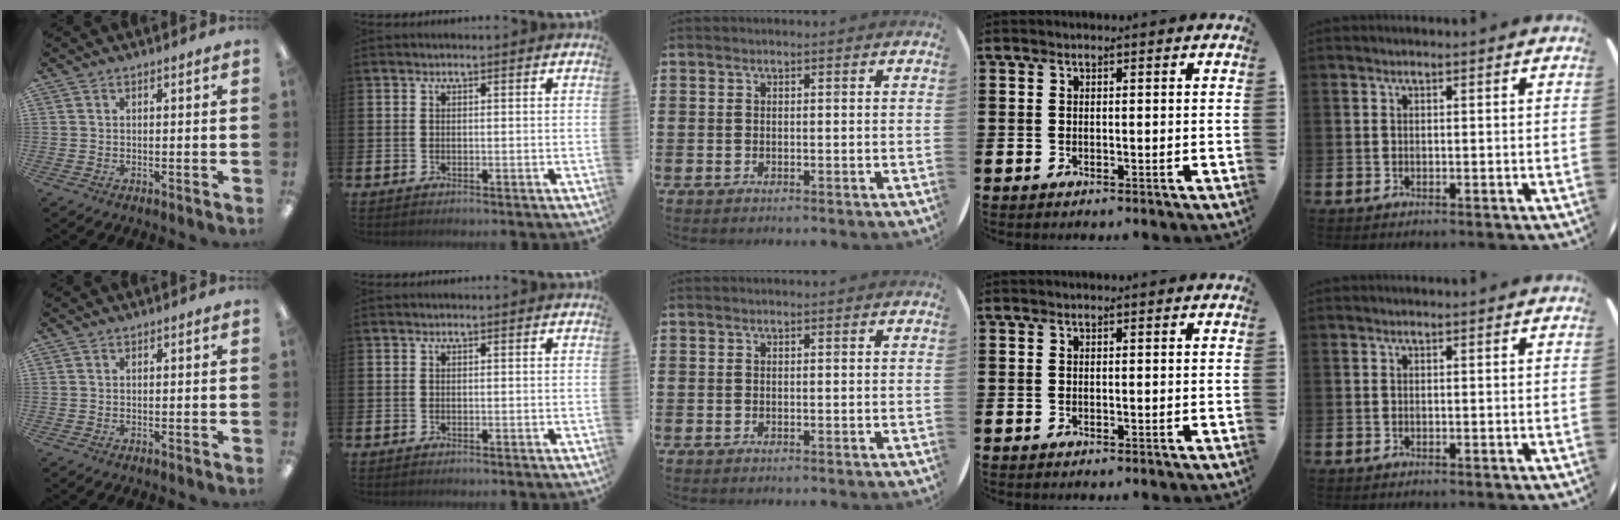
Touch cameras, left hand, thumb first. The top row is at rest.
{}